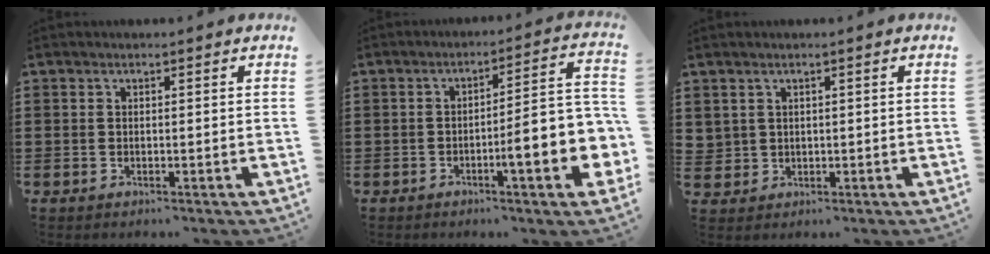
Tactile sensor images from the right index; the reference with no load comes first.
{"total": 9.7, "force": [-2.6, 1.7, 9.2], "torque": [-0.127, -0.026, -0.049]}
{"total": 1.4, "force": [0.9, 1.0, 0.1], "torque": [-0.010, 0.003, 0.019]}